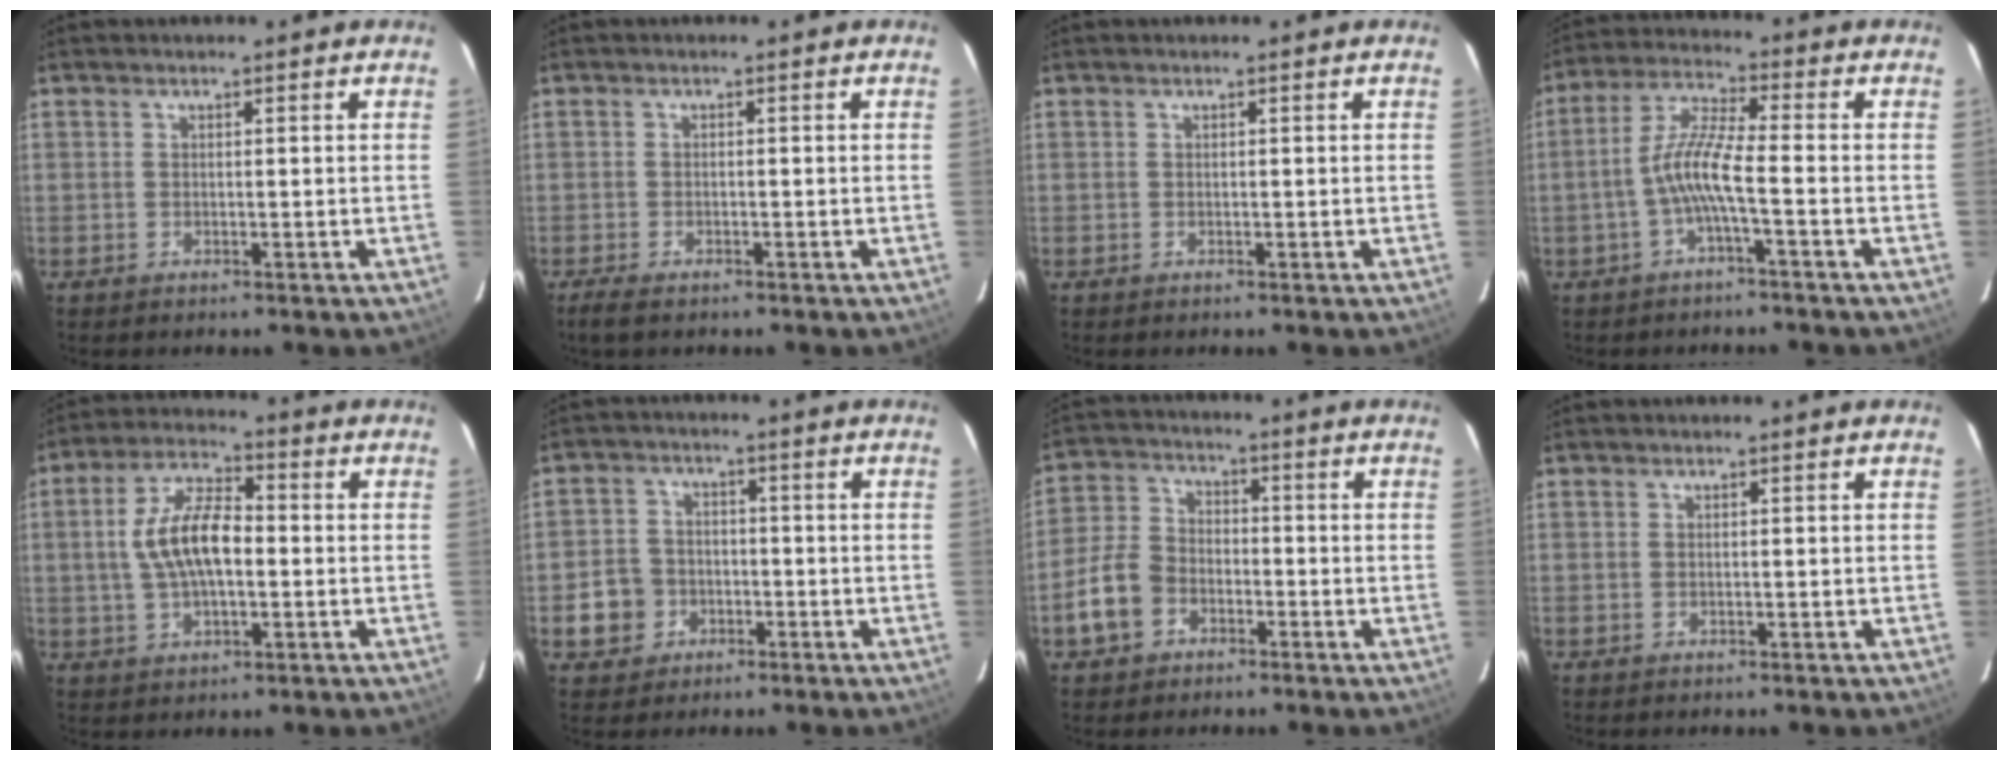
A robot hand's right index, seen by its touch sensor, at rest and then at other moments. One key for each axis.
{"total": 3.3, "fx": -2.5, "fy": 1.0, "fz": 1.9, "tx": -0.047, "ty": -0.011, "tz": -0.047}
{"total": 0.0}
{"total": 6.9, "fx": -2.4, "fy": 0.2, "fz": 6.4, "tx": -0.148, "ty": 0.014, "tz": -0.045}
{"total": 10.7, "fx": -0.3, "fy": 4.9, "fz": 9.5, "tx": -0.187, "ty": 0.015, "tz": -0.004}
{"total": 6.4, "fx": -2.2, "fy": 5.8, "fz": 1.3, "tx": -0.040, "ty": 0.022, "tz": -0.031}
{"total": 8.5, "fx": -4.1, "fy": 6.3, "fz": 3.9, "tx": -0.095, "ty": 0.023, "tz": -0.078}
{"total": 0.0}